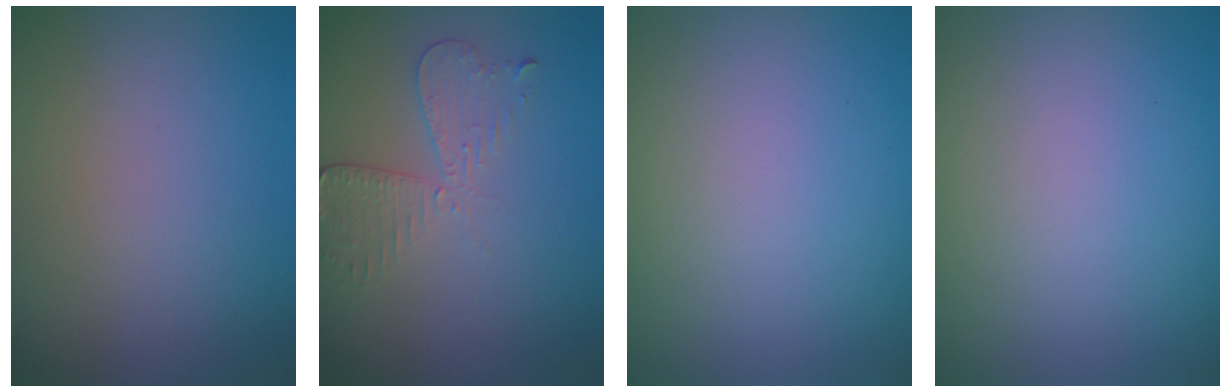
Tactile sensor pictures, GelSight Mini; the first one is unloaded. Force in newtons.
{"total": 2.9, "press": 2.5, "slide": 1.5}
{"total": 0.0}
{"total": 0.0}